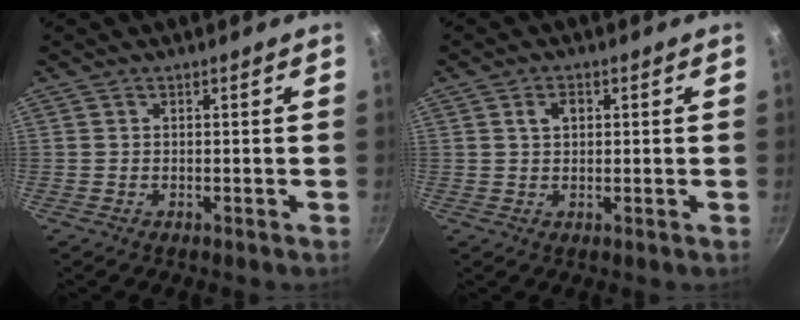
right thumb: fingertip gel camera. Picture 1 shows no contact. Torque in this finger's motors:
{"motor_torque": [-0.01, -0.02, -0.02, 0.06, 0.00]}